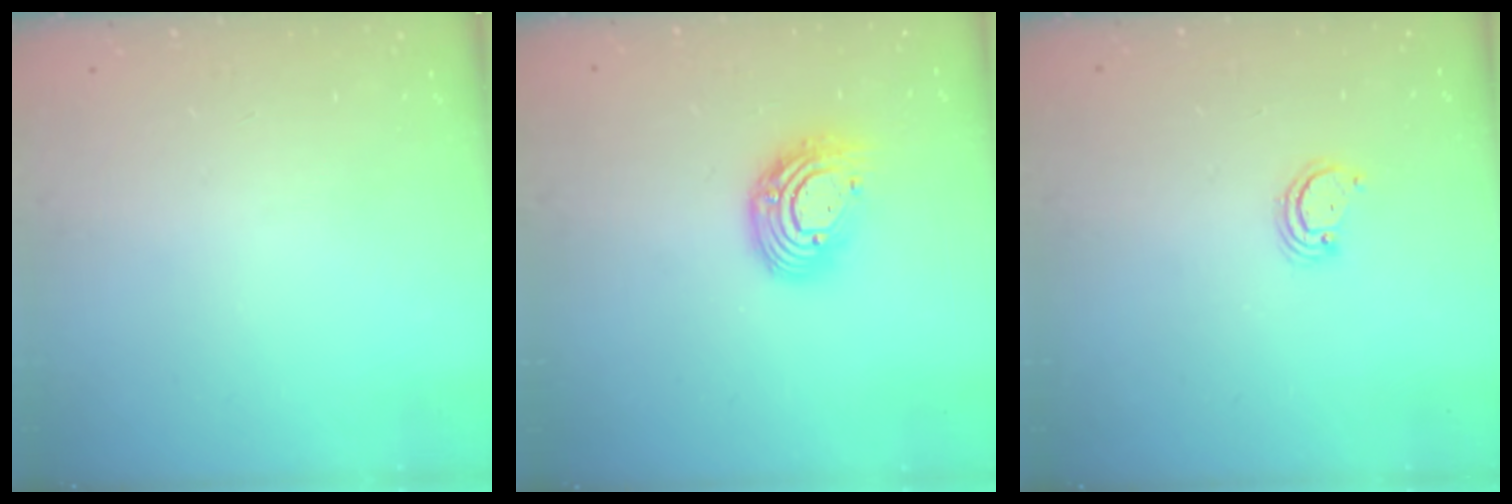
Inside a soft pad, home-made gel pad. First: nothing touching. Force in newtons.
{"total": 11.5, "press": 11.4, "slide": 0.9}
{"total": 2.5, "press": 2.5, "slide": 0.2}